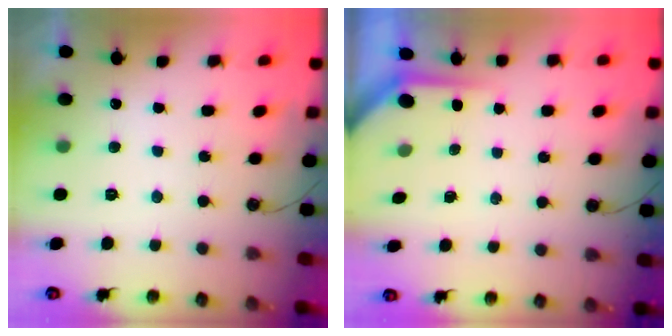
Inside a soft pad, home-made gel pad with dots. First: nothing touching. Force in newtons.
{"total": 3.7, "press": 3.7, "slide": 0.3}